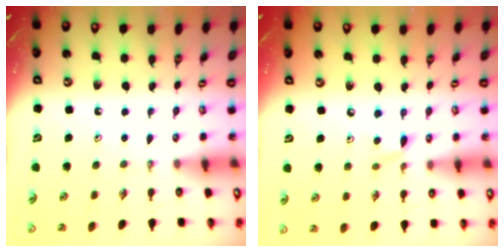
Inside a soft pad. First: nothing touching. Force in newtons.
{"total": 5.5, "press": 5.5, "slide": 0.7}